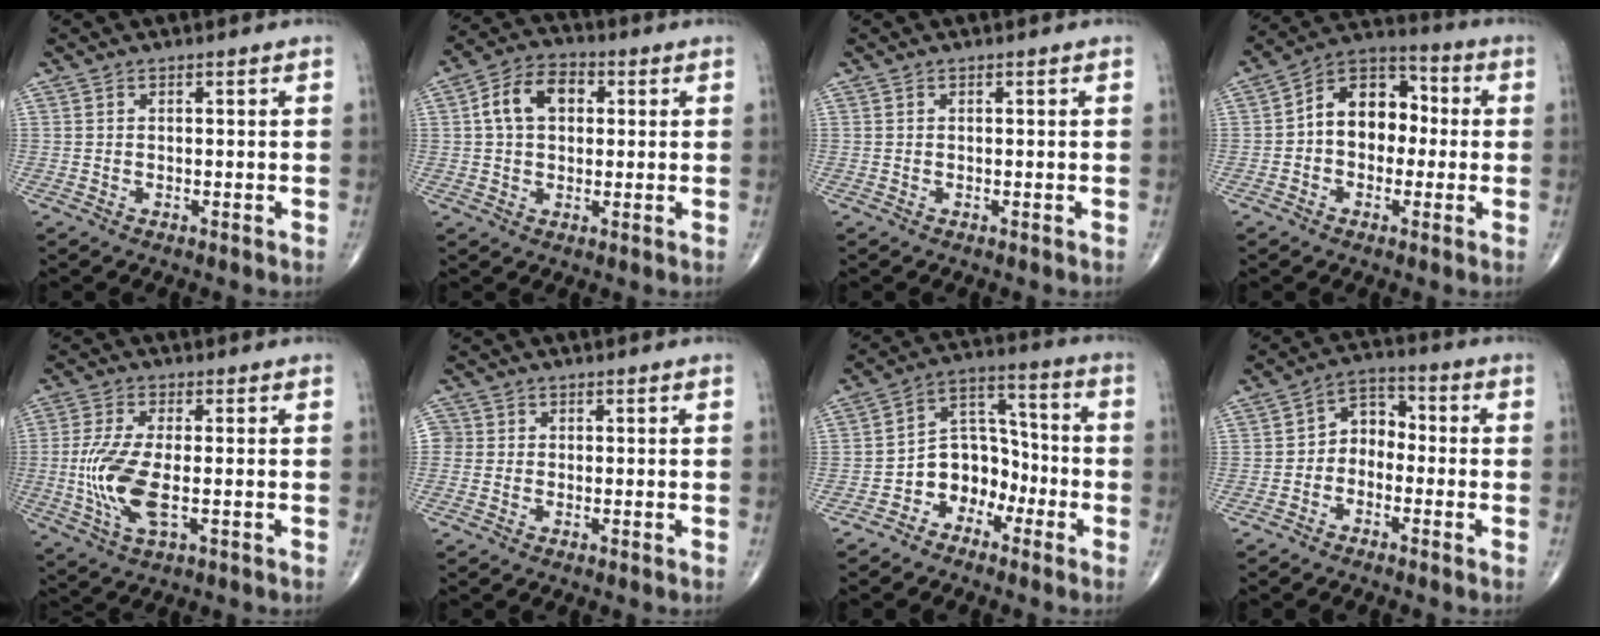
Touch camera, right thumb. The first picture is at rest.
{"total": 8.8, "force": [1.7, 5.7, 6.5], "torque": [-0.112, 0.020, 0.024]}
{"total": 0.0}
{"total": 12.0, "force": [0.0, 8.6, 8.4], "torque": [-0.096, 0.040, -0.017]}
{"total": 10.4, "force": [-1.4, 4.0, 9.5], "torque": [-0.222, -0.008, -0.026]}
{"total": 2.5, "force": [-0.1, 2.4, 0.5], "torque": [0.007, 0.009, -0.006]}
{"total": 9.2, "force": [-4.4, 7.2, 3.8], "torque": [-0.015, 0.073, -0.091]}
{"total": 5.8, "force": [-1.6, 4.4, 3.4], "torque": [-0.032, 0.034, -0.047]}